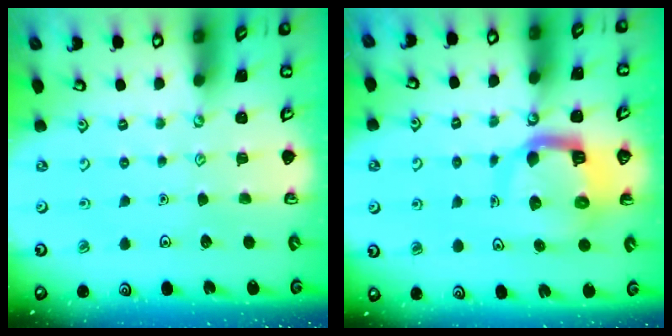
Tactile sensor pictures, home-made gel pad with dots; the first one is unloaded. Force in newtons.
{"total": 10.2, "press": 10.1, "slide": 1.4}